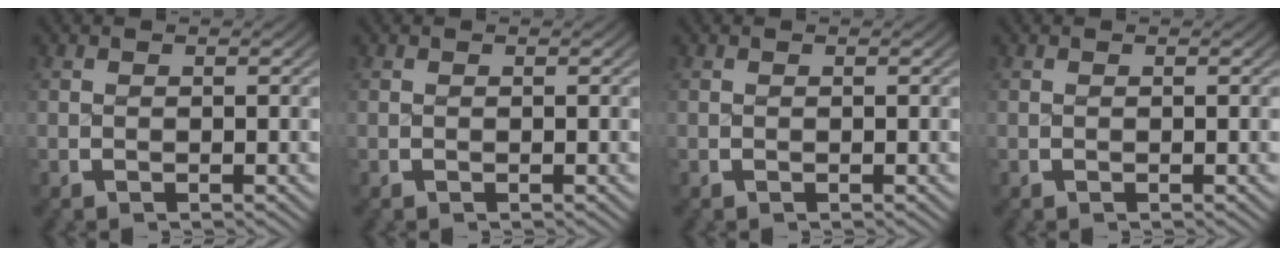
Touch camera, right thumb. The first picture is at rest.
{"total": 0.0}
{"total": 0.0}
{"total": 0.0}